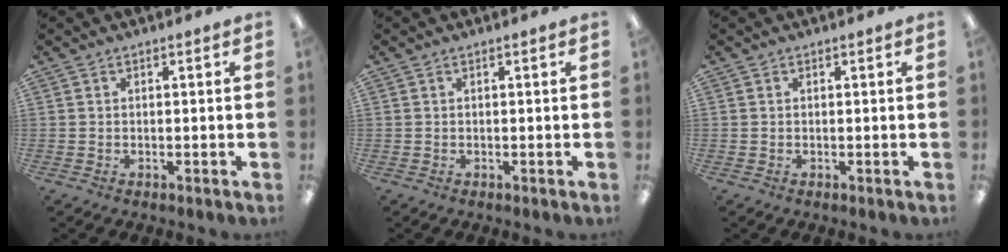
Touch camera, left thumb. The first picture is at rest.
{"total": 0.0}
{"total": 0.0}